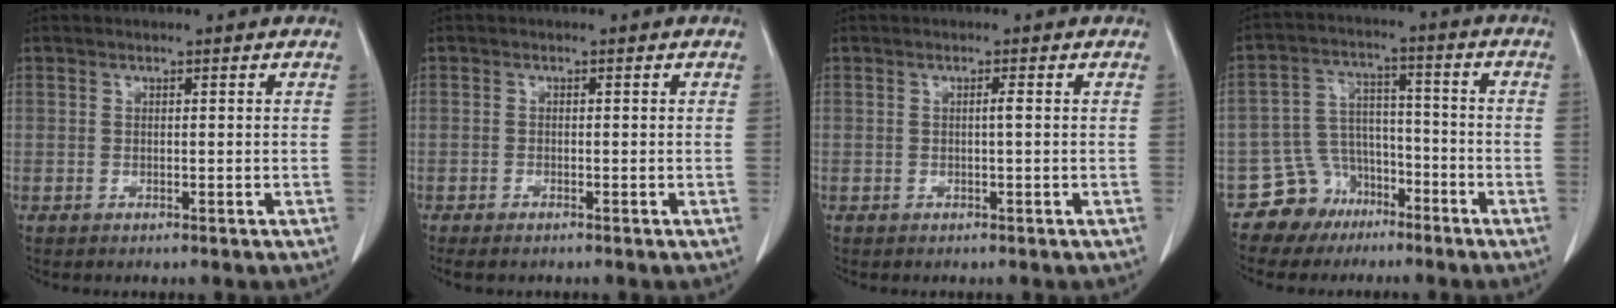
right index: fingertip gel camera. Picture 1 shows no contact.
{"total": 1.5, "force": [-1.2, 0.3, 0.8], "torque": [-0.014, -0.004, -0.018]}
{"total": 0.7, "force": [0.0, -0.1, 0.7], "torque": [-0.011, 0.000, -0.001]}
{"total": 7.9, "force": [-5.3, 5.8, 0.3], "torque": [-0.004, 0.031, -0.090]}